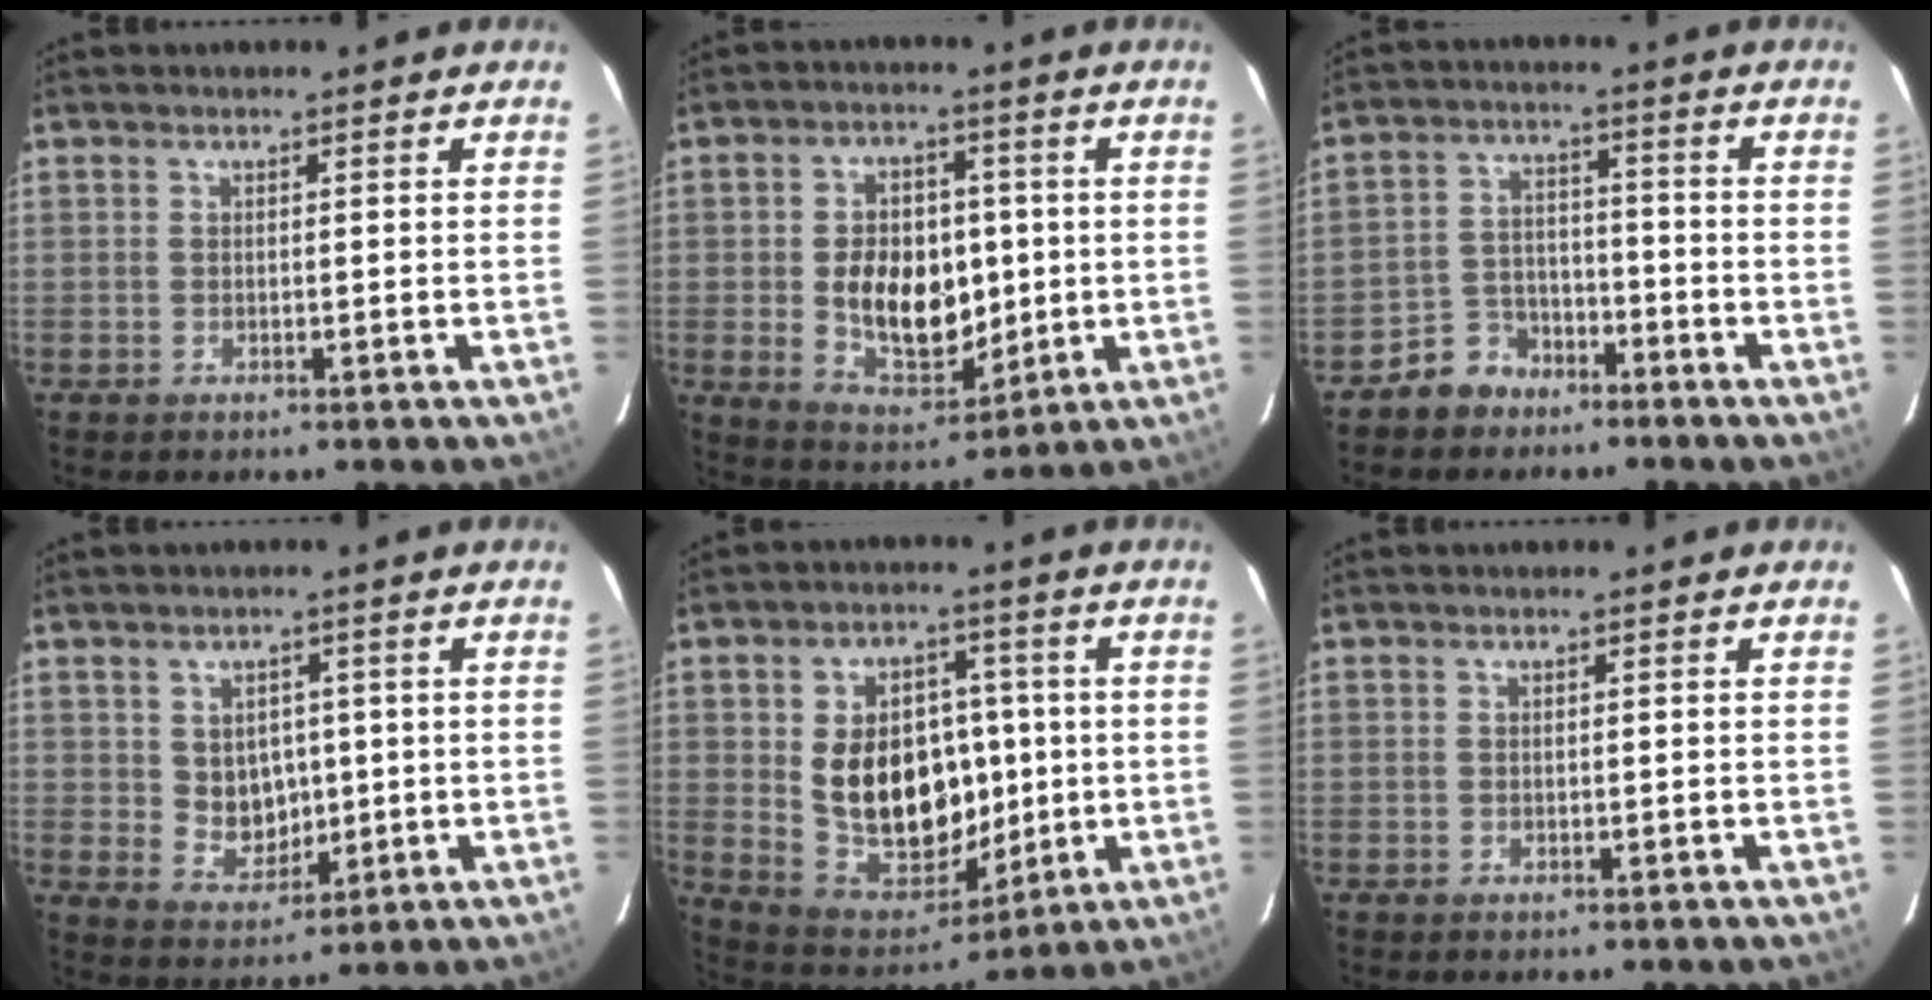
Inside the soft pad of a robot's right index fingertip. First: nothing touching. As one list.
[{"total": 13.5, "force": [-0.4, 9.0, 10.0], "torque": [-0.188, 0.005, 0.012]}, {"total": 6.7, "force": [-4.9, 4.5, 0.7], "torque": [-0.029, 0.026, -0.082]}, {"total": 6.3, "force": [0.7, 5.4, 3.1], "torque": [-0.055, 0.004, 0.027]}, {"total": 16.9, "force": [0.4, 12.4, 11.6], "torque": [-0.226, 0.008, 0.035]}, {"total": 0.0}]